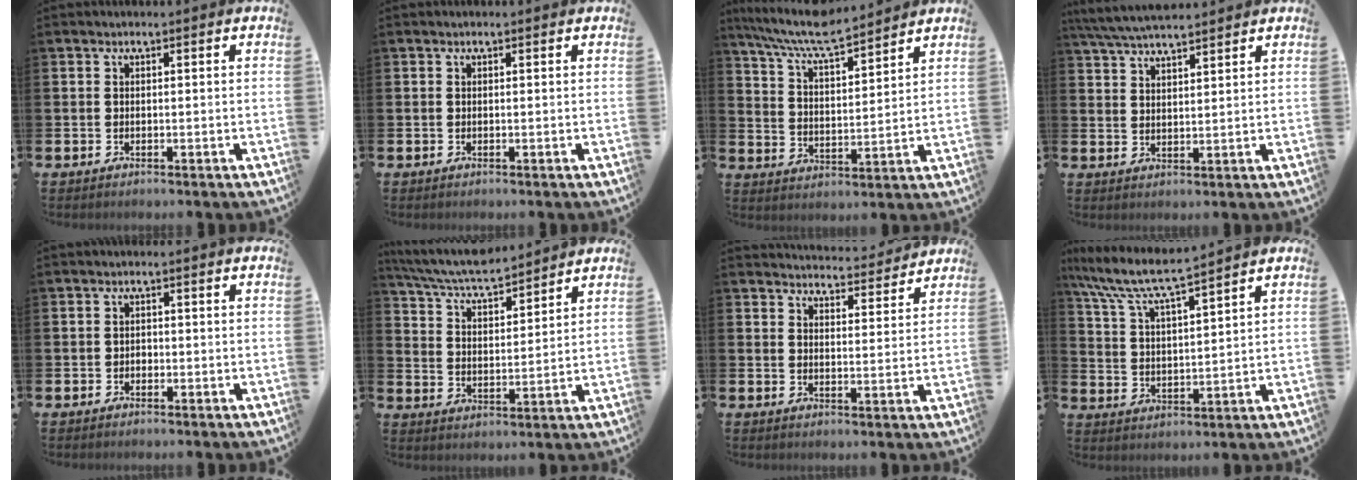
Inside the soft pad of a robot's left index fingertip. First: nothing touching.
{"total": 0.0}
{"total": 7.9, "force": [7.4, 0.7, 2.7], "torque": [-0.088, -0.043, 0.132]}
{"total": 5.7, "force": [5.4, 0.8, 1.7], "torque": [-0.055, -0.014, 0.101]}
{"total": 0.9, "force": [-0.5, 0.7, 0.2], "torque": [-0.013, 0.006, -0.009]}
{"total": 6.5, "force": [6.2, 0.8, 1.8], "torque": [-0.067, -0.037, 0.109]}
{"total": 4.6, "force": [4.6, 0.4, 0.1], "torque": [-0.005, -0.035, 0.078]}
{"total": 7.9, "force": [7.3, 0.4, 3.0], "torque": [-0.090, -0.044, 0.127]}